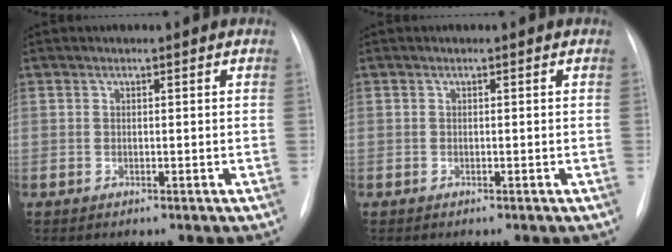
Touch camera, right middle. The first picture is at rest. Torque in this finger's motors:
{"motor_torque": [0.98, -0.97, 0.04, -0.08]}